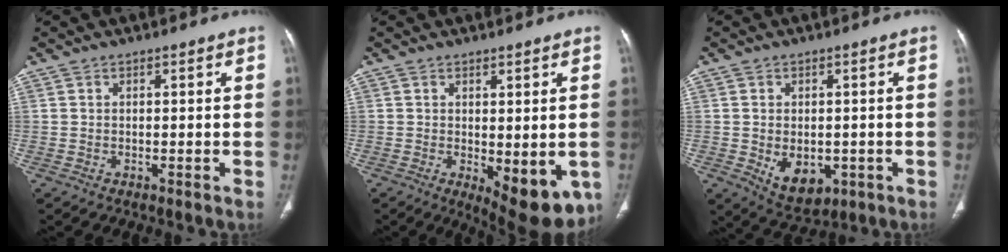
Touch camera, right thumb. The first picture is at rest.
{"total": 10.7, "force": [-2.7, 4.4, 9.4], "torque": [-0.100, -0.021, -0.022]}
{"total": 7.8, "force": [-1.8, 5.2, 5.5], "torque": [-0.063, -0.003, -0.010]}